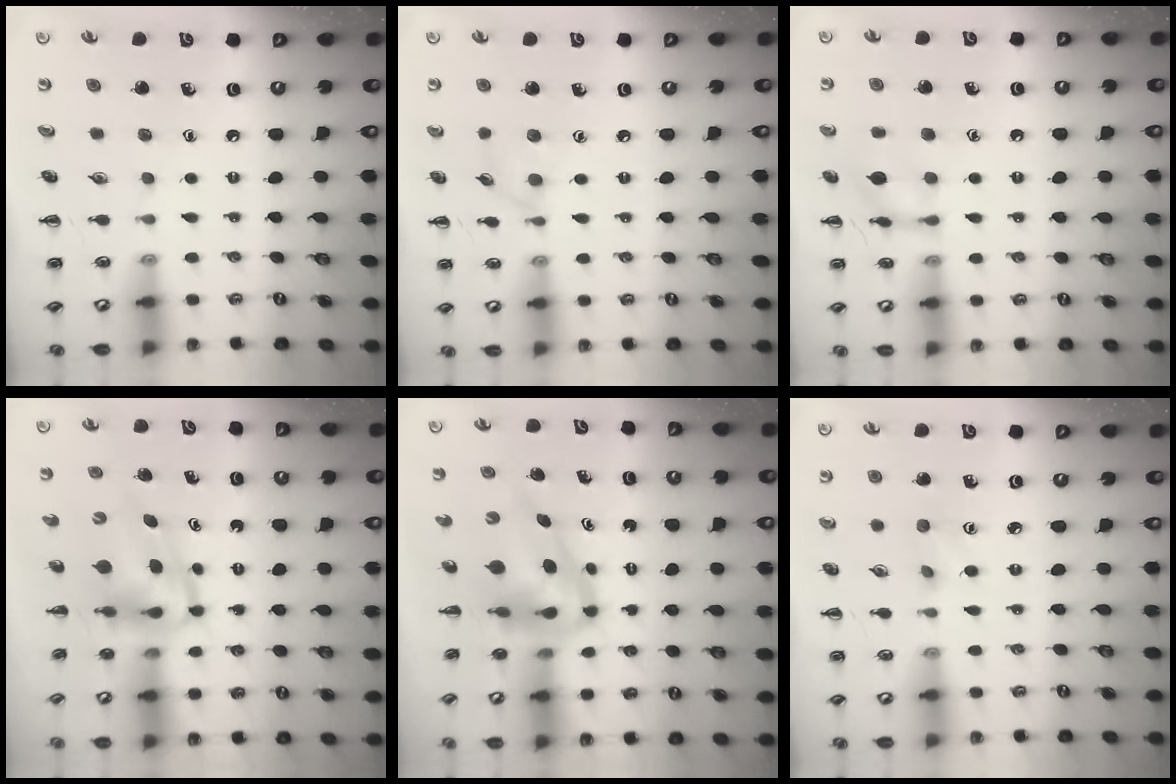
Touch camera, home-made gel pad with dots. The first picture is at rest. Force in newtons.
{"total": 6.9, "press": 6.5, "slide": 2.3}
{"total": 9.2, "press": 9.1, "slide": 0.7}
{"total": 5.0, "press": 4.9, "slide": 1.1}
{"total": 6.6, "press": 6.4, "slide": 1.7}
{"total": 3.2, "press": 3.0, "slide": 1.0}